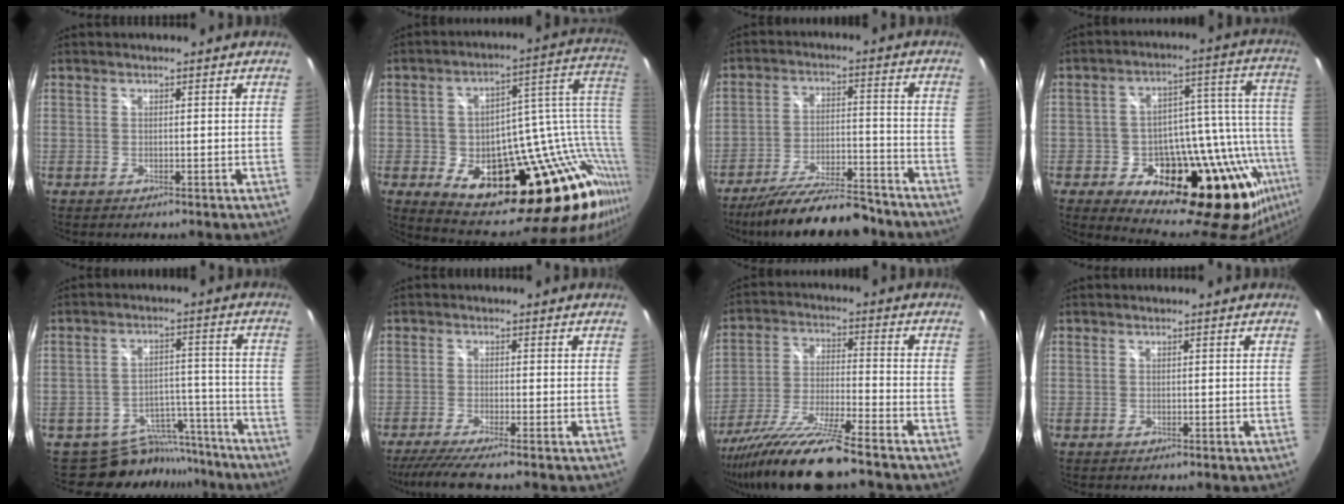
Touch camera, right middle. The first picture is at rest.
{"total": 29.9, "force": [-4.1, 16.5, 24.6], "torque": [-0.362, 0.012, -0.028]}
{"total": 18.7, "force": [-16.1, 3.8, 8.7], "torque": [-0.162, -0.022, -0.239]}
{"total": 28.4, "force": [-13.5, 13.9, 20.8], "torque": [-0.277, 0.005, -0.178]}
{"total": 11.4, "force": [-10.1, 5.1, 0.8], "torque": [-0.015, 0.036, -0.138]}
{"total": 6.1, "force": [-5.1, -0.9, 3.3], "torque": [-0.080, -0.025, -0.091]}
{"total": 15.9, "force": [-13.1, 0.2, 9.0], "torque": [-0.182, -0.032, -0.241]}
{"total": 0.0}